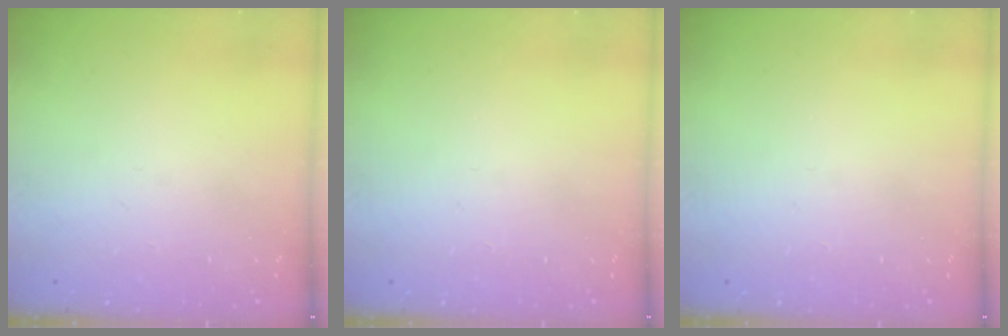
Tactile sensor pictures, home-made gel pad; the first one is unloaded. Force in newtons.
{"total": 0.0}
{"total": 0.0}